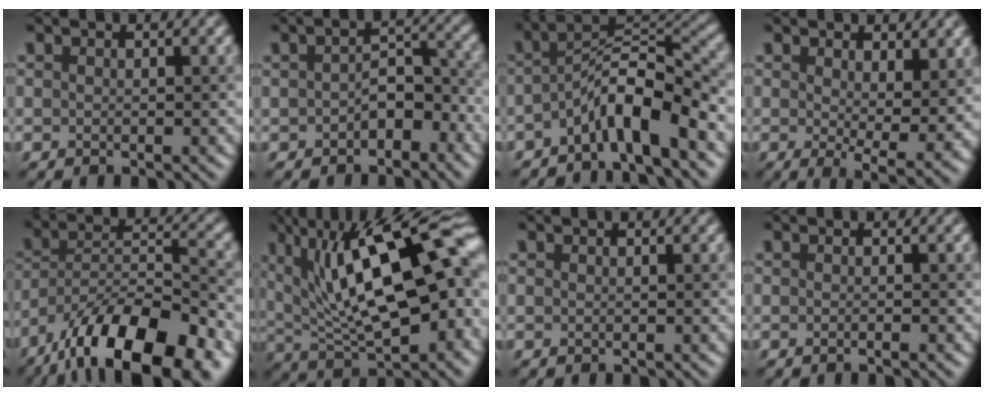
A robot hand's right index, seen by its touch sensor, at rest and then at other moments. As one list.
[{"total": 3.4, "force": [-1.4, 2.0, 2.4], "torque": [-0.040, 0.009, -0.023]}, {"total": 6.7, "force": [-3.2, 1.7, 5.6], "torque": [-0.092, 0.014, -0.068]}, {"total": 6.2, "force": [1.0, 2.2, 5.7], "torque": [-0.092, -0.025, 0.024]}, {"total": 14.4, "force": [-9.7, 5.0, 9.5], "torque": [-0.165, 0.013, -0.169]}, {"total": 17.4, "force": [4.7, 7.5, 15.0], "torque": [-0.228, 0.006, 0.078]}, {"total": 0.0}, {"total": 0.9, "force": [-0.2, 0.3, 0.9], "torque": [-0.012, -0.006, -0.011]}]